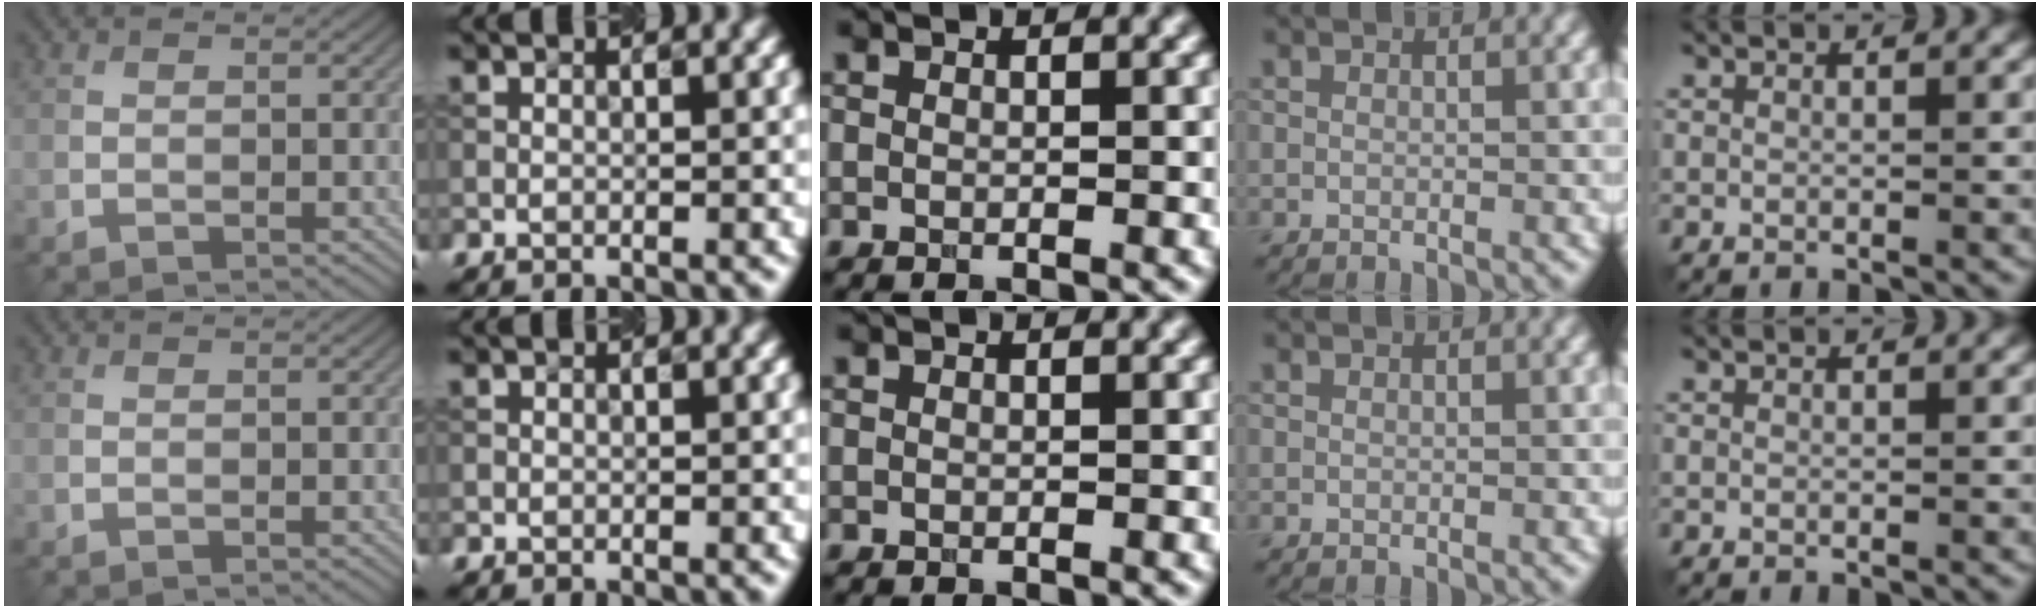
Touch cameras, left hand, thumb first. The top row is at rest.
{}